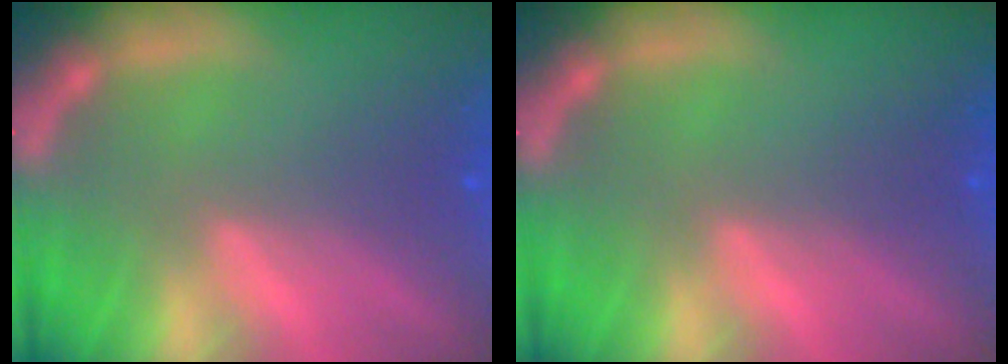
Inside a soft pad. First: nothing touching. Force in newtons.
{"total": 0.0}